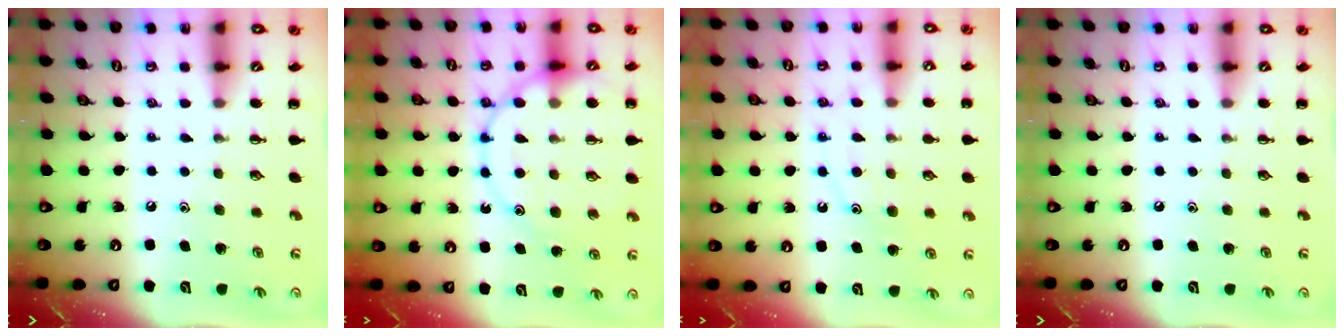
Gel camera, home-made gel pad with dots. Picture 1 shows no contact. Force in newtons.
{"total": 16.8, "press": 16.7, "slide": 2.3}
{"total": 10.7, "press": 10.7, "slide": 1.0}
{"total": 0.0}